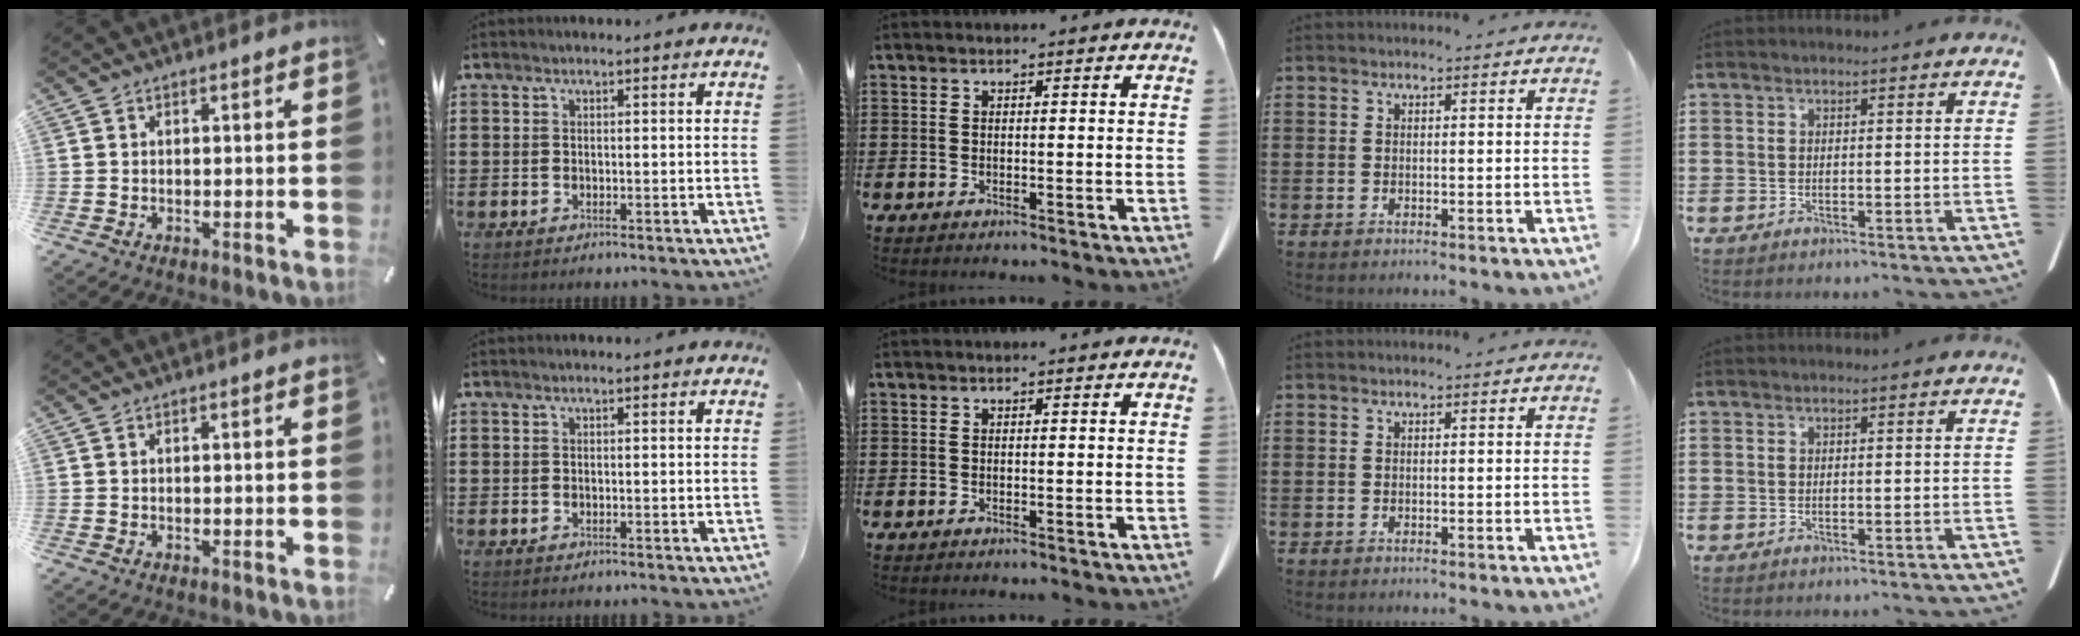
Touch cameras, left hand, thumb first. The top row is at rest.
{}